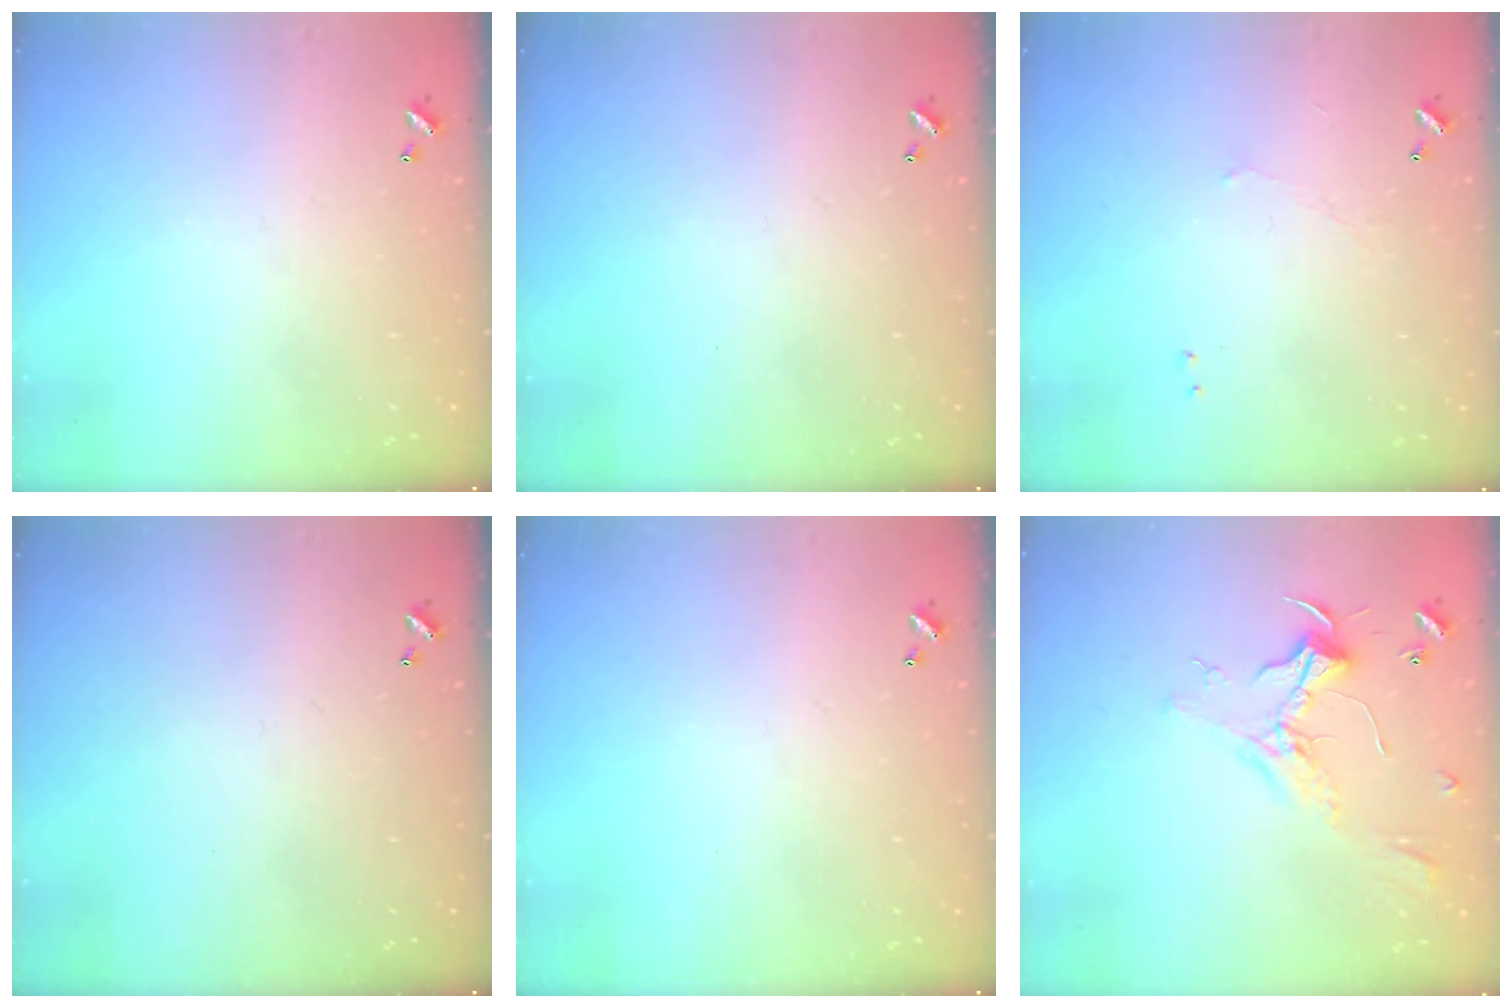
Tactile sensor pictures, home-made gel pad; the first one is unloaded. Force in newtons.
{"total": 0.0}
{"total": 0.7, "press": 0.5, "slide": 0.5}
{"total": 0.0}
{"total": 0.0}
{"total": 2.2, "press": 2.1, "slide": 0.7}